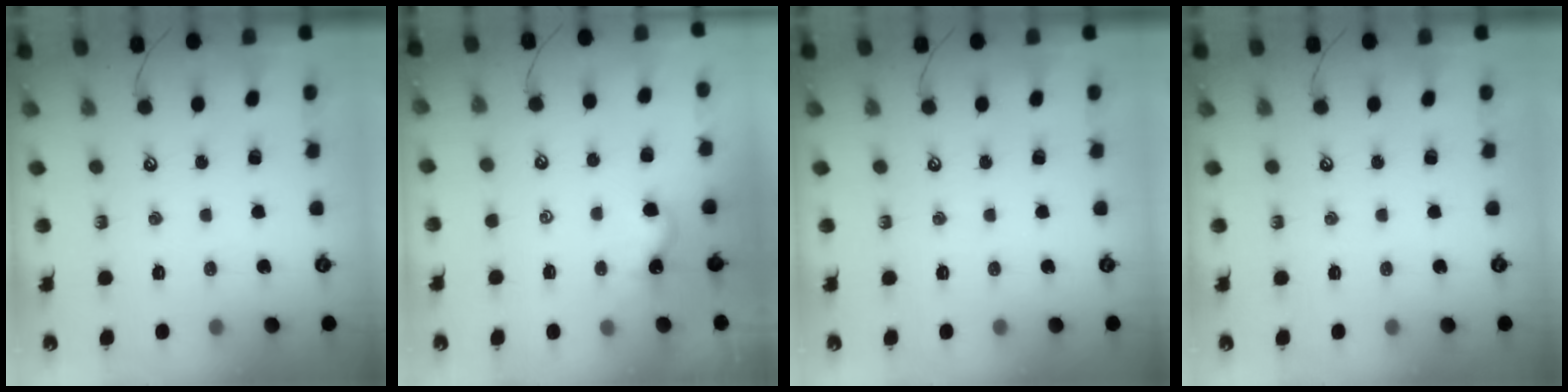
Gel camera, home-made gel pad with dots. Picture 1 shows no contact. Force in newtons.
{"total": 0.9, "press": 0.8, "slide": 0.3}
{"total": 0.0}
{"total": 0.0}